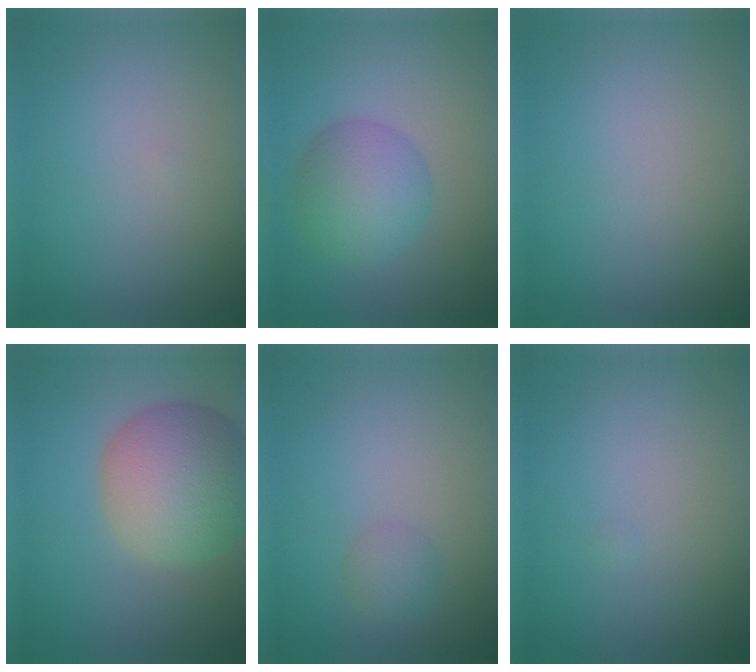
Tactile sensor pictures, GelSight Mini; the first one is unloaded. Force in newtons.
{"total": 5.0, "press": 5.0, "slide": 0.2}
{"total": 0.0}
{"total": 8.5, "press": 8.5, "slide": 0.4}
{"total": 1.4, "press": 1.4, "slide": 0.0}
{"total": 0.0}